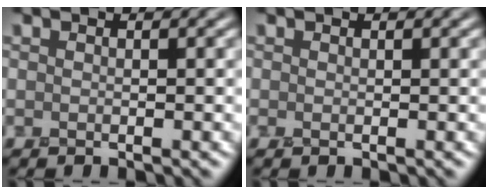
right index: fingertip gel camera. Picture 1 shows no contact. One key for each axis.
{"total": 0.0}